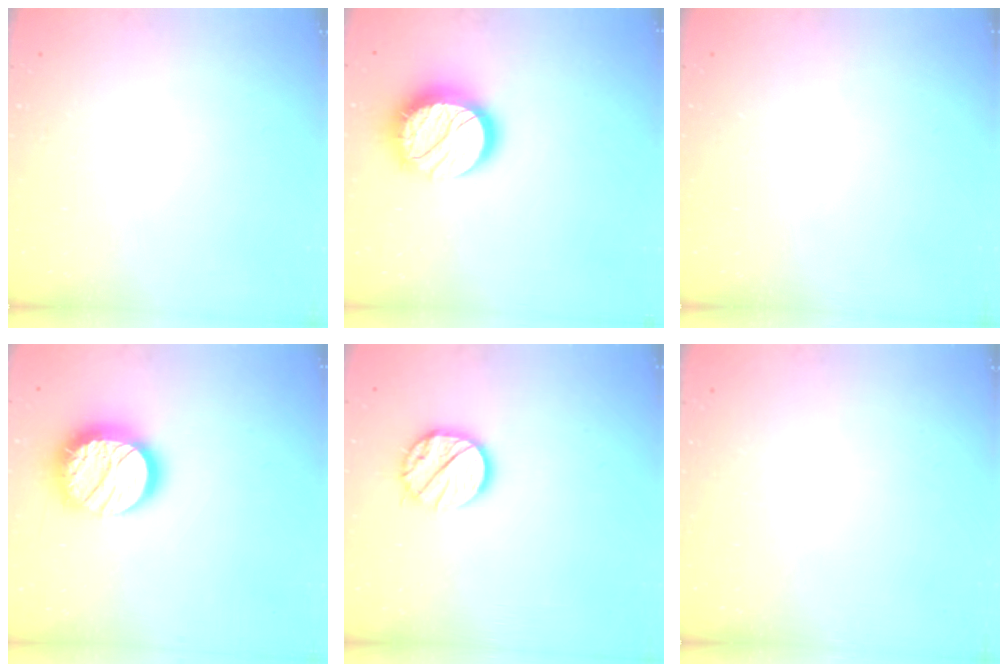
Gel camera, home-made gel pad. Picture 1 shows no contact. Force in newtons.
{"total": 16.3, "press": 16.3, "slide": 1.0}
{"total": 0.0}
{"total": 18.8, "press": 18.7, "slide": 1.5}
{"total": 12.6, "press": 12.6, "slide": 0.8}
{"total": 0.0}